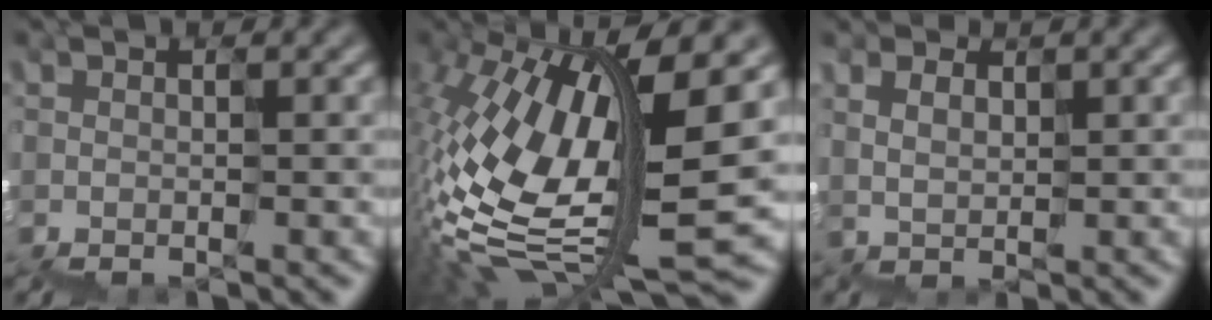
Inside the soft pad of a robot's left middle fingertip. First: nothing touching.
{"total": 12.8, "force": [0.1, 4.8, 11.9], "torque": [-0.263, 0.013, 0.003]}
{"total": 1.5, "force": [1.0, 0.0, -1.0], "torque": [0.005, 0.013, 0.026]}